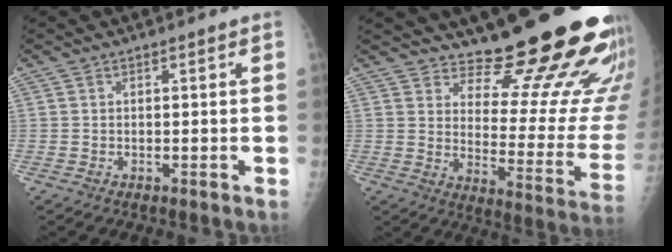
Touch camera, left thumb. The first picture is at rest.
{"total": 21.1, "force": [17.5, 4.9, 10.7], "torque": [-0.102, -0.162, 0.230]}